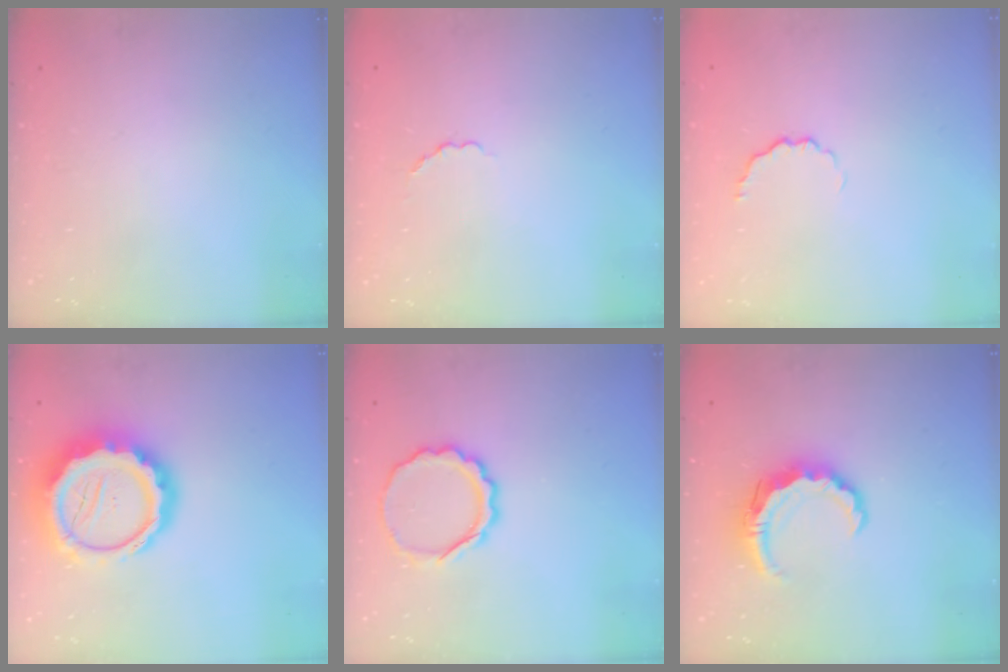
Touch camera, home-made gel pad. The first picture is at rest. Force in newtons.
{"total": 2.4, "press": 2.2, "slide": 1.0}
{"total": 4.2, "press": 4.0, "slide": 1.1}
{"total": 16.7, "press": 16.4, "slide": 3.5}
{"total": 9.1, "press": 9.0, "slide": 1.7}
{"total": 8.1, "press": 8.0, "slide": 1.1}